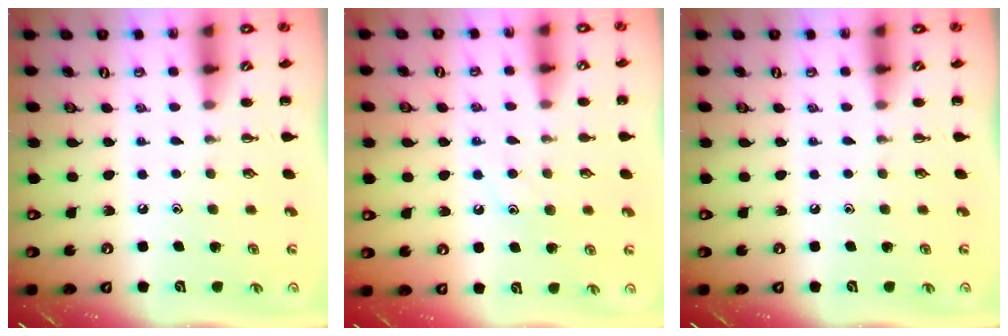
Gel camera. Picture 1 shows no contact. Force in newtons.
{"total": 7.6, "press": 7.5, "slide": 1.2}
{"total": 0.0}